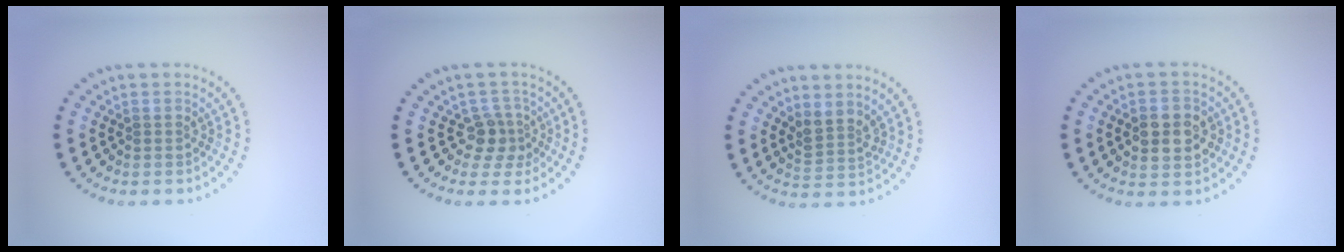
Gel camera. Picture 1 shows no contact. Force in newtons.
{"total": 2.3, "press": 1.8, "slide": 1.4}
{"total": 2.3, "press": 1.8, "slide": 1.5}
{"total": 3.8, "press": 3.8, "slide": 0.1}